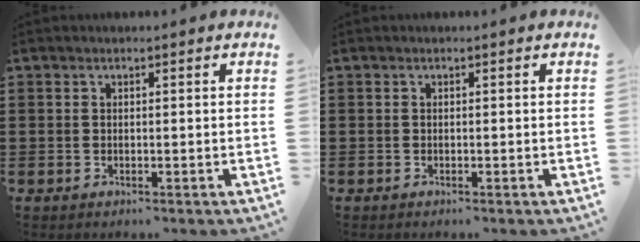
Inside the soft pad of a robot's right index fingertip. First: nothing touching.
{"total": 0.0}